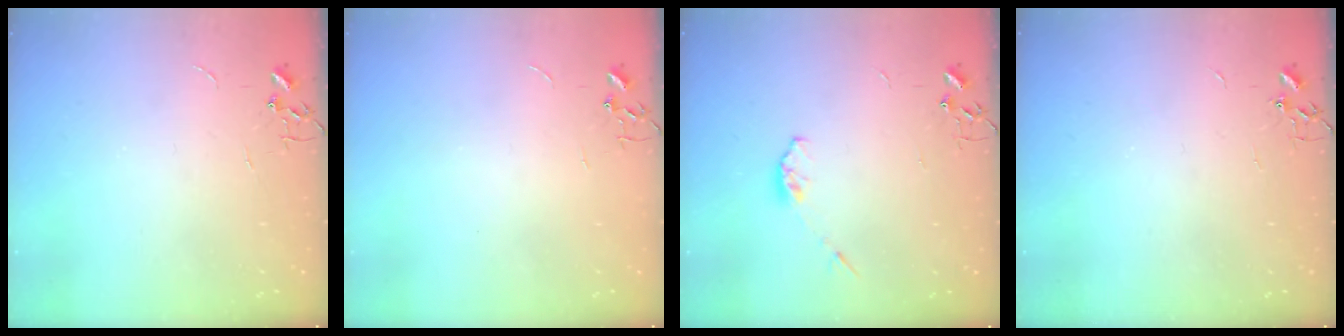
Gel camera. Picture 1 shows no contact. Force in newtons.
{"total": 0.0}
{"total": 3.9, "press": 3.9, "slide": 0.7}
{"total": 2.3, "press": 2.3, "slide": 0.4}